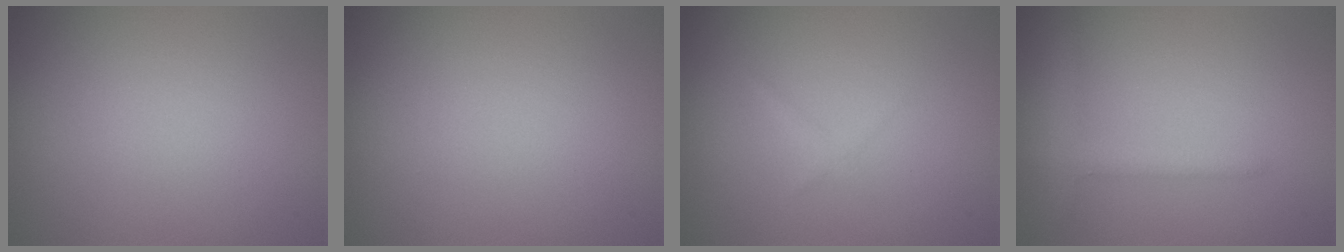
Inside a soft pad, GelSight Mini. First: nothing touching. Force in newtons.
{"total": 0.0}
{"total": 0.7, "press": 0.7, "slide": 0.0}
{"total": 2.1, "press": 2.1, "slide": 0.1}